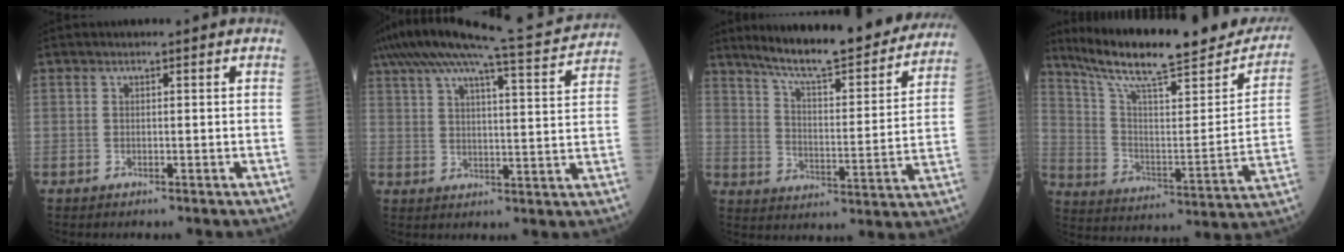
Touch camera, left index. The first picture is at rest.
{"total": 19.9, "force": [17.8, 0.2, 8.9], "torque": [-0.163, 0.004, 0.249]}
{"total": 22.3, "force": [19.6, 2.7, 10.4], "torque": [-0.150, -0.024, 0.268]}
{"total": 26.6, "force": [22.8, 4.3, 13.0], "torque": [-0.205, -0.034, 0.324]}